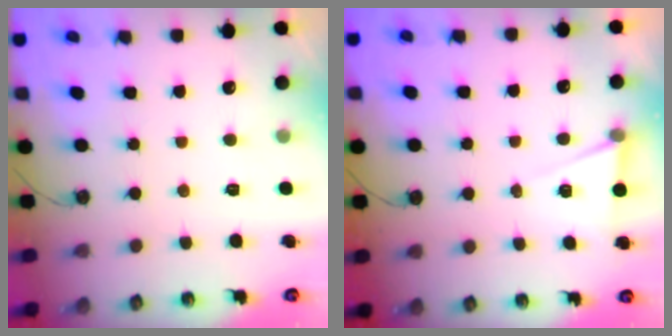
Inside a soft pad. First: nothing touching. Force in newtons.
{"total": 6.6, "press": 4.5, "slide": 4.7}